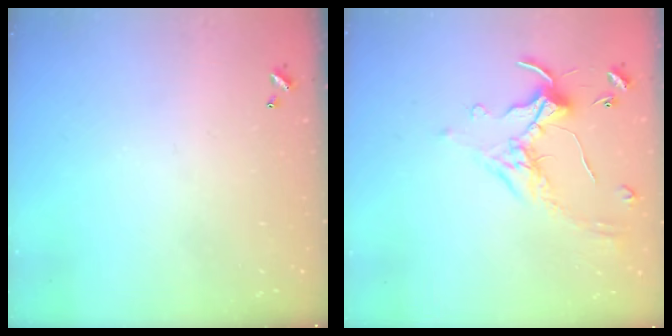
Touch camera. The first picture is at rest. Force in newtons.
{"total": 1.4, "press": 1.3, "slide": 0.6}